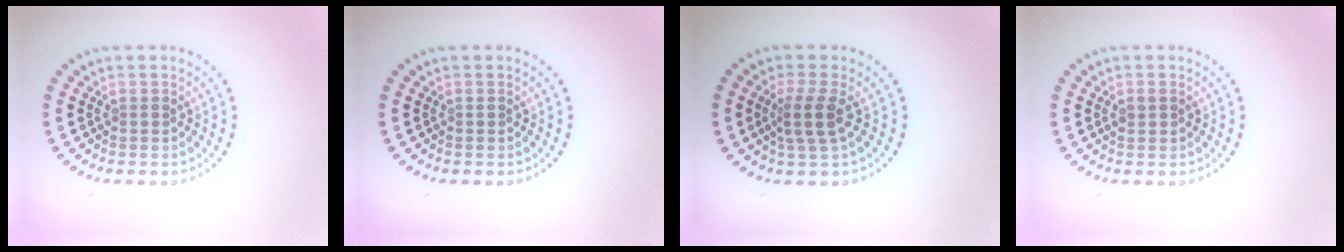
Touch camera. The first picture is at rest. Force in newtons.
{"total": 0.0}
{"total": 2.5, "press": 2.0, "slide": 1.6}
{"total": 0.9, "press": 0.9, "slide": 0.2}